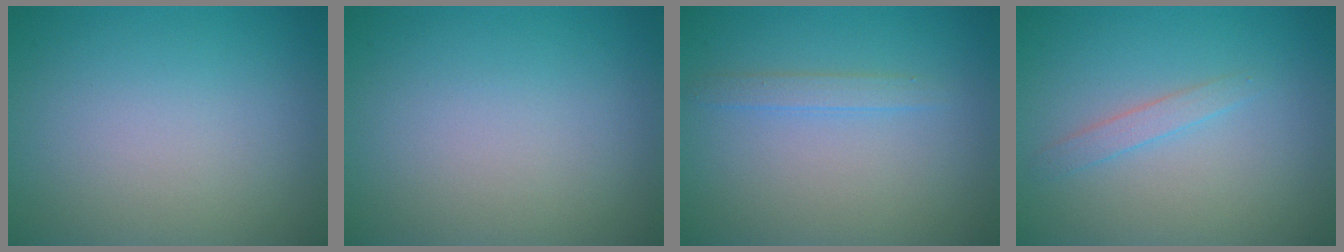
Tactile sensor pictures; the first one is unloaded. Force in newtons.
{"total": 0.0}
{"total": 1.3, "press": 1.3, "slide": 0.0}
{"total": 1.3, "press": 1.3, "slide": 0.0}